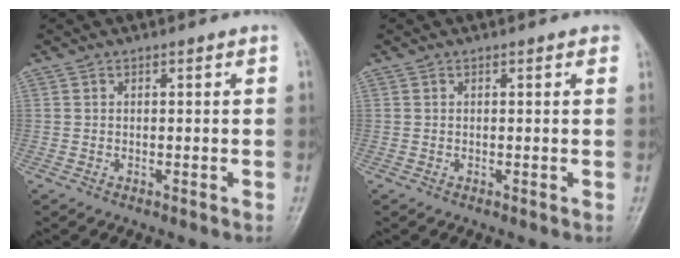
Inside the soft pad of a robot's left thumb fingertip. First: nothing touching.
{"total": 1.0, "force": [0.6, 0.4, 0.7], "torque": [-0.007, 0.001, 0.002]}